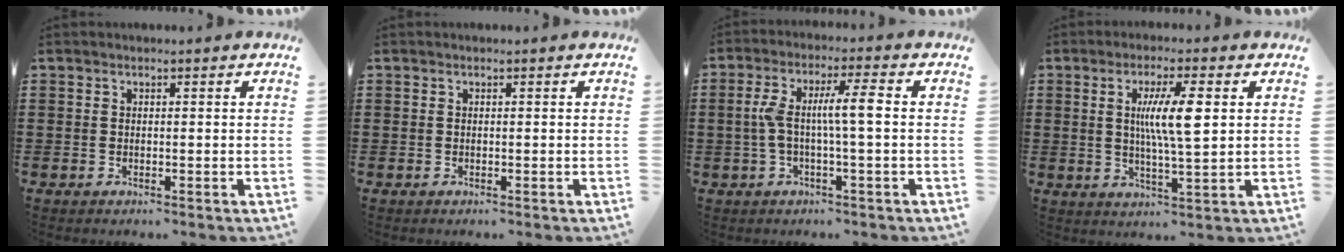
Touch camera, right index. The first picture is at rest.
{"total": 0.0}
{"total": 6.8, "force": [0.1, 1.0, 6.7], "torque": [-0.139, -0.003, -0.007]}
{"total": 8.1, "force": [1.7, 1.0, 7.8], "torque": [-0.151, 0.001, 0.023]}